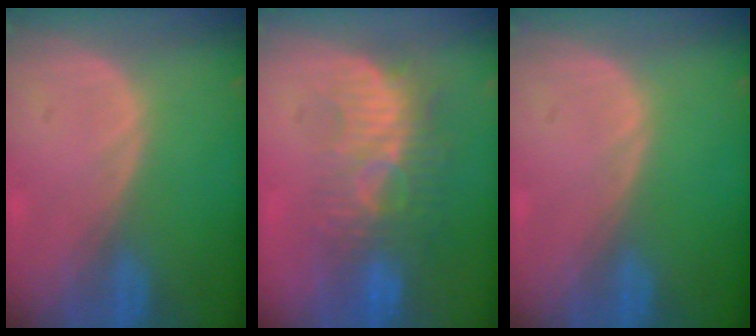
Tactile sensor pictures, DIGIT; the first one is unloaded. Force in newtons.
{"total": 9.4, "press": 8.7, "slide": 3.6}
{"total": 0.0}